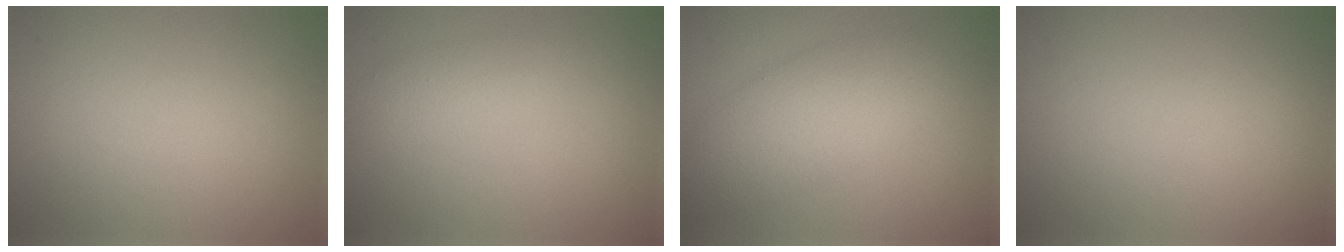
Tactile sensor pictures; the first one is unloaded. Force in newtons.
{"total": 2.0, "press": 2.0, "slide": 0.1}
{"total": 5.3, "press": 5.3, "slide": 0.3}
{"total": 0.0}